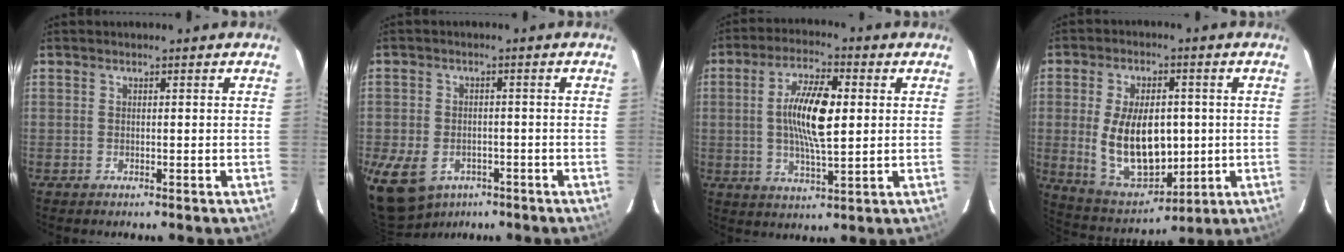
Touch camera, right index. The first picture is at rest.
{"total": 12.3, "force": [-6.3, 8.6, 6.1], "torque": [-0.164, -0.023, -0.091]}
{"total": 11.2, "force": [1.2, 3.5, 10.6], "torque": [-0.196, 0.006, 0.021]}
{"total": 16.2, "force": [-0.4, 9.2, 13.4], "torque": [-0.265, -0.014, 0.016]}